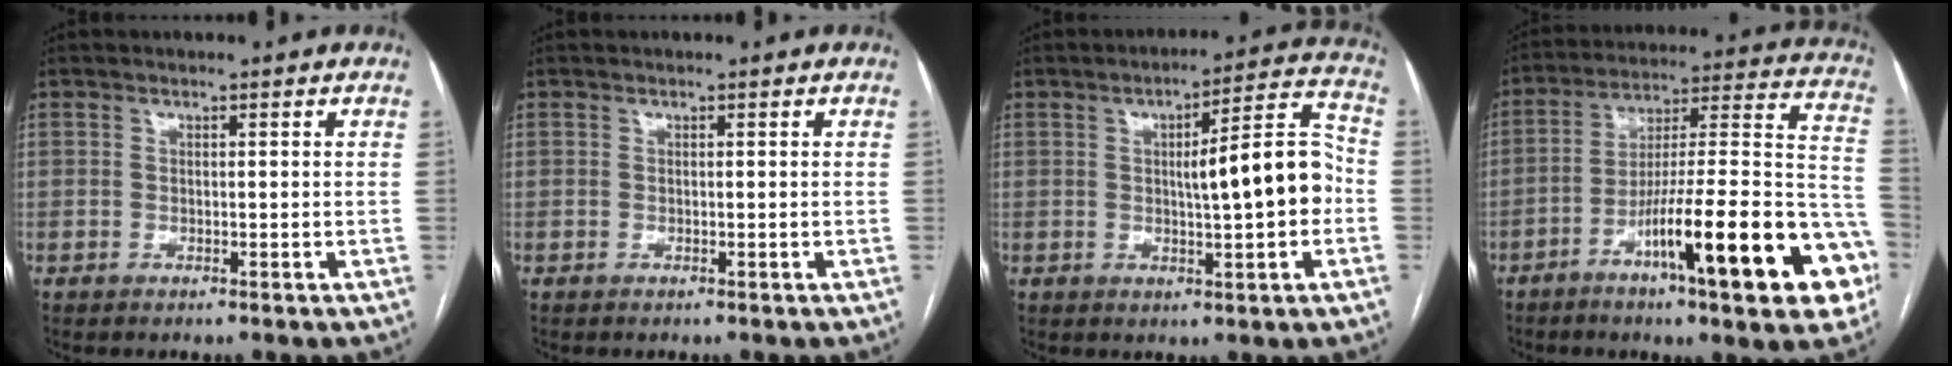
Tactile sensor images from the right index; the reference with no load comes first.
{"total": 0.0}
{"total": 11.1, "force": [-0.6, 1.7, 11.0], "torque": [-0.152, 0.027, -0.008]}
{"total": 23.9, "force": [-10.4, 2.5, 21.3], "torque": [-0.249, 0.005, -0.157]}